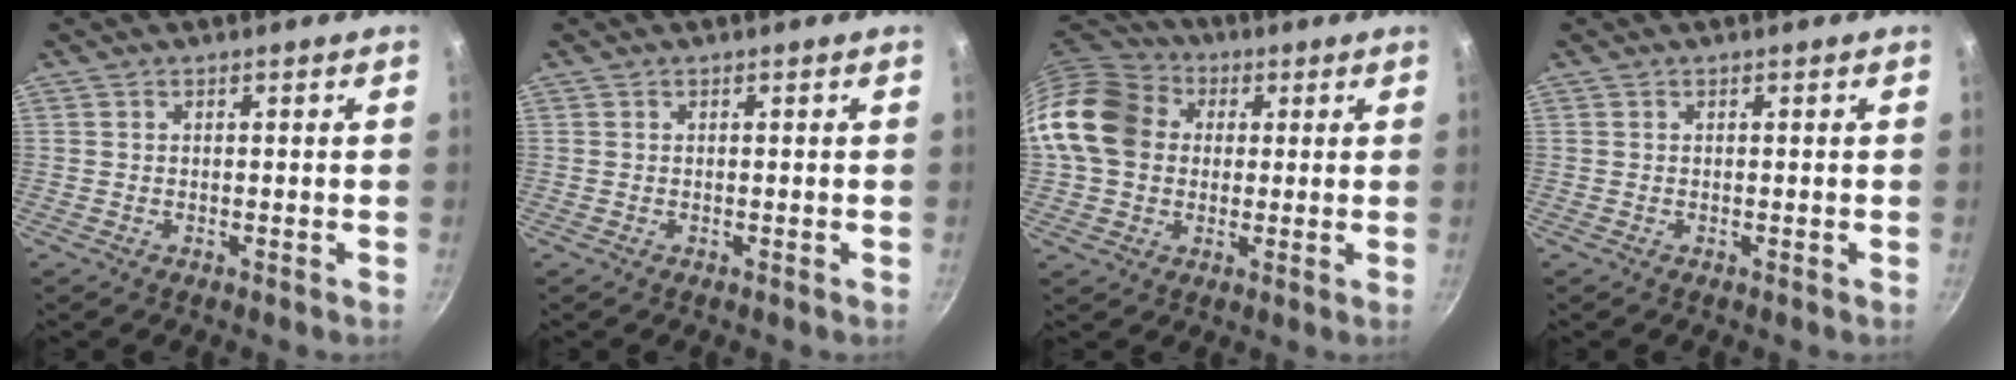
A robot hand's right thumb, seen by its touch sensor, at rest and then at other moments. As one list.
[{"total": 0.0}, {"total": 16.2, "force": [2.3, 13.3, 8.9], "torque": [-0.150, 0.030, 0.028]}, {"total": 0.0}]